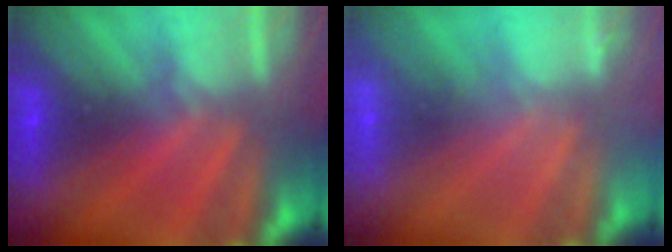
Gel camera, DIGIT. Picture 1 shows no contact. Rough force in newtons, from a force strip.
{"total": 2.4}